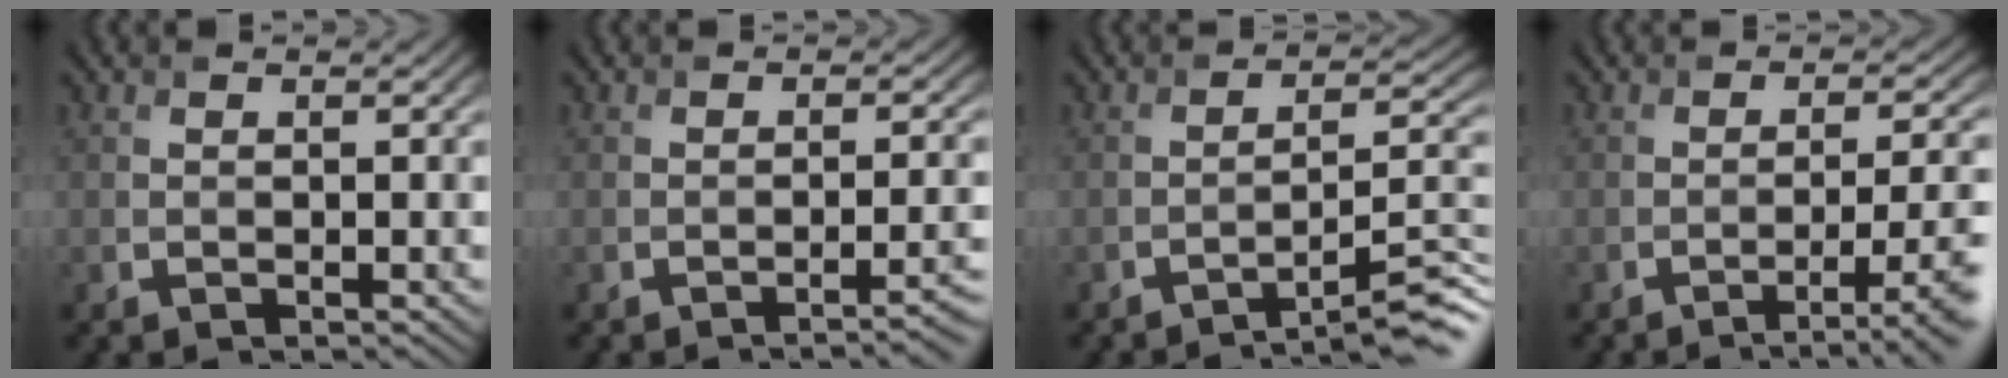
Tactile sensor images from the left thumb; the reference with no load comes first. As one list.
[{"total": 3.2, "force": [-1.7, 0.8, 2.6], "torque": [-0.025, 0.006, -0.033]}, {"total": 7.9, "force": [-5.7, 1.4, 5.3], "torque": [-0.076, 0.009, -0.089]}, {"total": 7.0, "force": [-3.1, 1.8, 6.0], "torque": [-0.083, -0.008, -0.041]}]